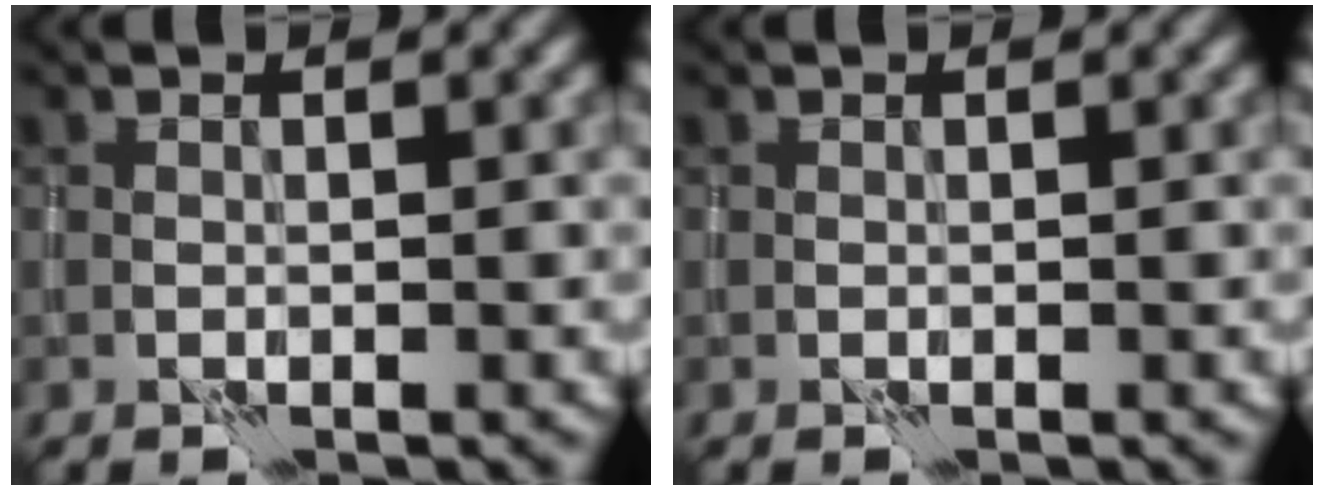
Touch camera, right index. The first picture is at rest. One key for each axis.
{"total": 0.0}